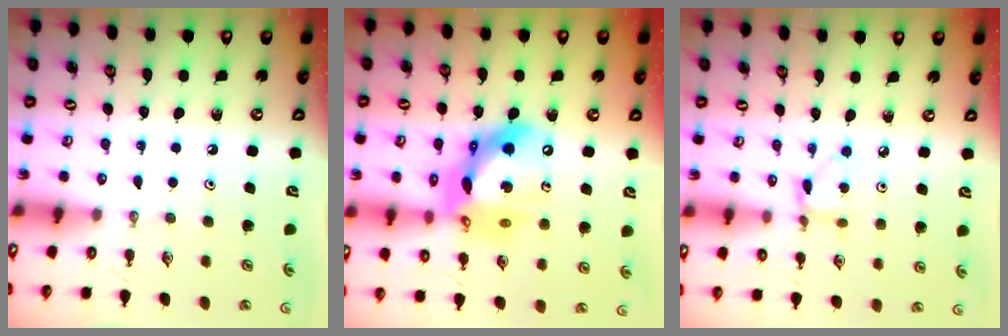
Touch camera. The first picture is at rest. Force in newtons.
{"total": 17.1, "press": 17.0, "slide": 2.1}
{"total": 3.5, "press": 3.5, "slide": 0.4}